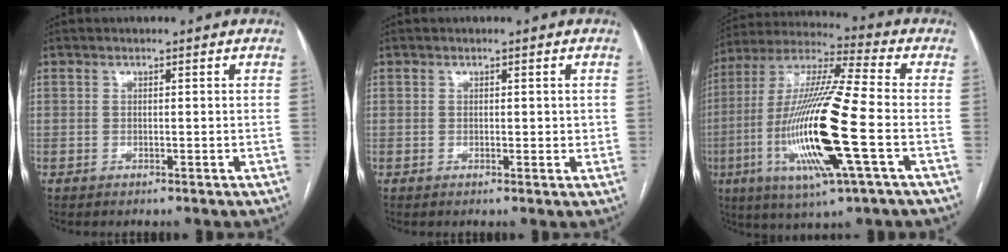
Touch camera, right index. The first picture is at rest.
{"total": 1.8, "force": [0.3, 1.2, 1.3], "torque": [-0.013, 0.000, 0.004]}
{"total": 20.6, "force": [-5.1, 1.2, 20.0], "torque": [-0.421, -0.022, -0.098]}